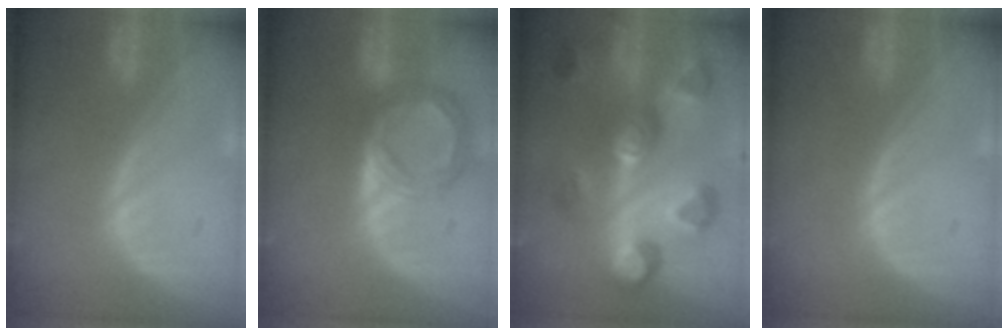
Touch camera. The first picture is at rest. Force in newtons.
{"total": 6.7, "press": 6.1, "slide": 2.7}
{"total": 10.5, "press": 9.8, "slide": 3.8}
{"total": 0.0}